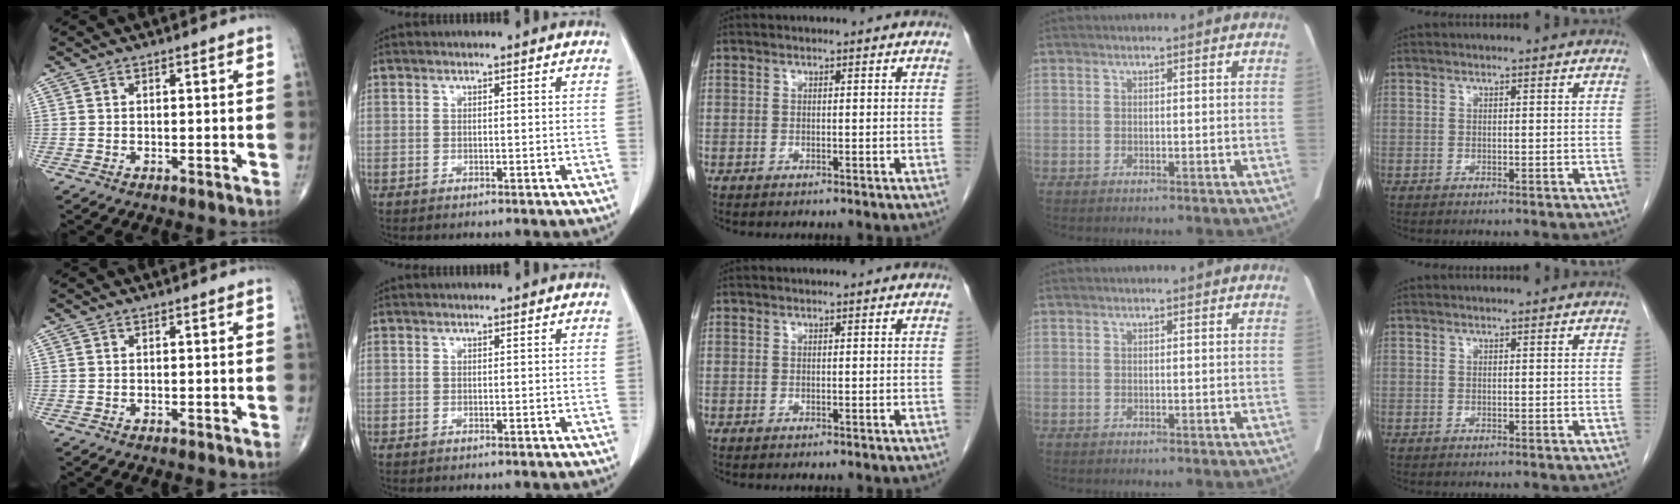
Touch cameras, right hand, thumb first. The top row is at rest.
{}